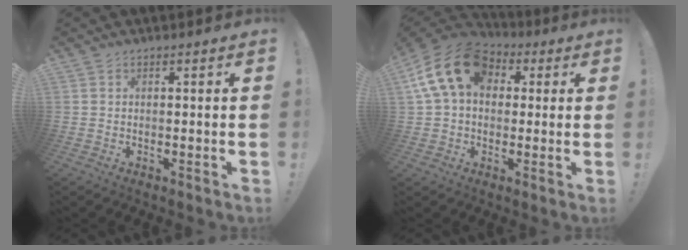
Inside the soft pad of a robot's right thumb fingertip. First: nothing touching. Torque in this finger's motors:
{"motor_torque": [2.45, 2.55, 1.50, 0.13, 0.14]}